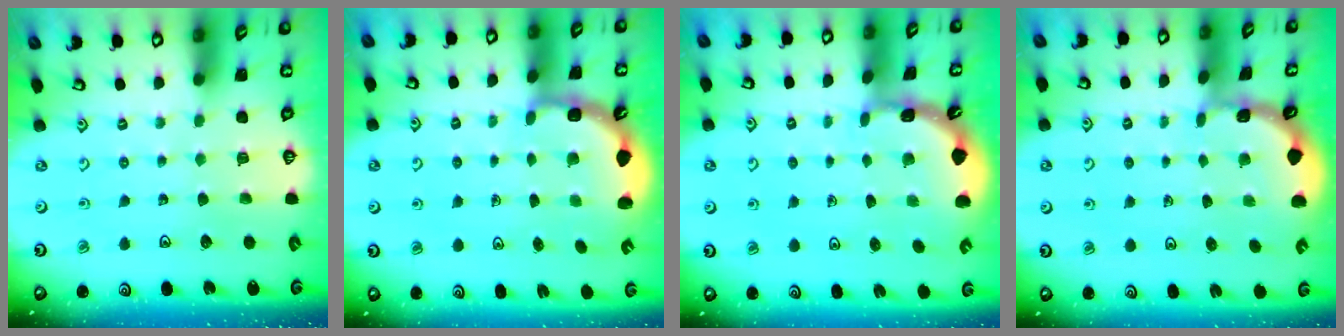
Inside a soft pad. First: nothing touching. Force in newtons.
{"total": 3.1, "press": 2.5, "slide": 1.9}
{"total": 1.8, "press": 1.8, "slide": 0.1}
{"total": 1.2, "press": 1.1, "slide": 0.1}